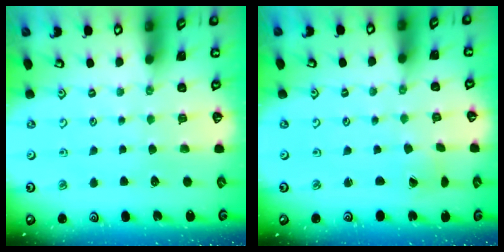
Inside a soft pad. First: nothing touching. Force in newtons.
{"total": 0.7, "press": 0.7, "slide": 0.1}